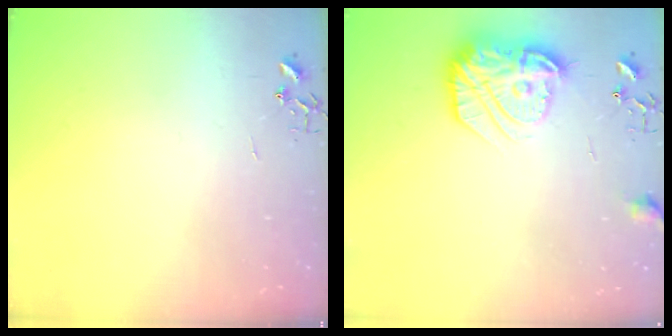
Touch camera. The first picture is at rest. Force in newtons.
{"total": 17.2, "press": 17.2, "slide": 1.1}